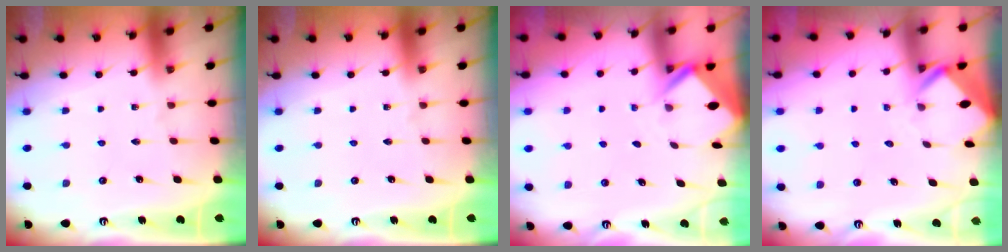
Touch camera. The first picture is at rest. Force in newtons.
{"total": 0.0}
{"total": 2.3, "press": 2.3, "slide": 0.1}
{"total": 2.5, "press": 2.5, "slide": 0.1}